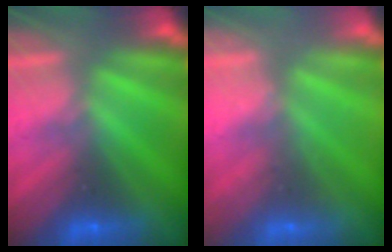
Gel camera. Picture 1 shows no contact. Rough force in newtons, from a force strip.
{"total": 2.2}